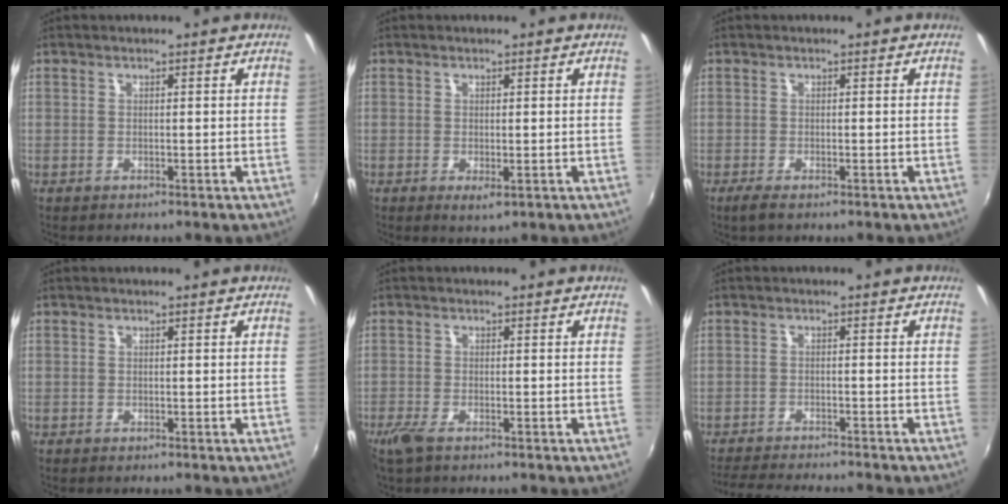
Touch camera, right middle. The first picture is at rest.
{"total": 1.6, "force": [-0.1, 0.6, 1.5], "torque": [-0.026, -0.006, -0.001]}
{"total": 1.8, "force": [-1.1, 0.2, 1.4], "torque": [-0.029, -0.008, -0.021]}
{"total": 0.0}
{"total": 3.3, "force": [-2.3, 0.9, 2.1], "torque": [-0.053, -0.010, -0.045]}
{"total": 8.6, "force": [-8.0, 0.4, 3.2], "torque": [-0.081, -0.018, -0.130]}